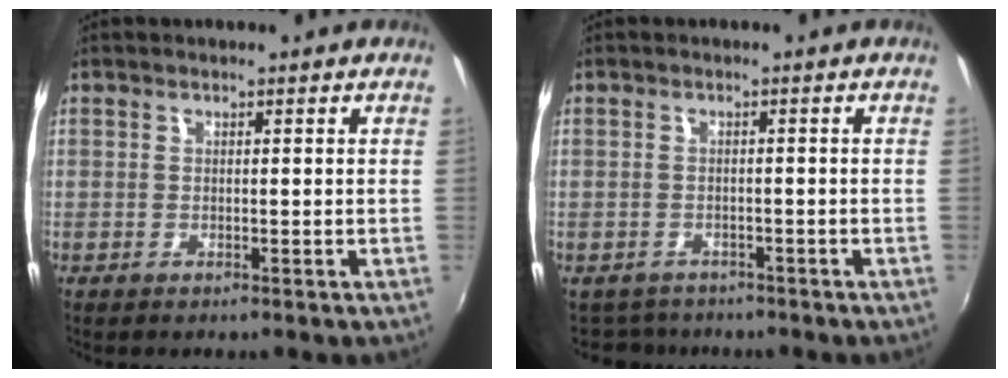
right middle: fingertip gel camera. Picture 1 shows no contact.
{"total": 4.0, "force": [-3.4, 2.0, 0.3], "torque": [-0.017, -0.009, -0.055]}